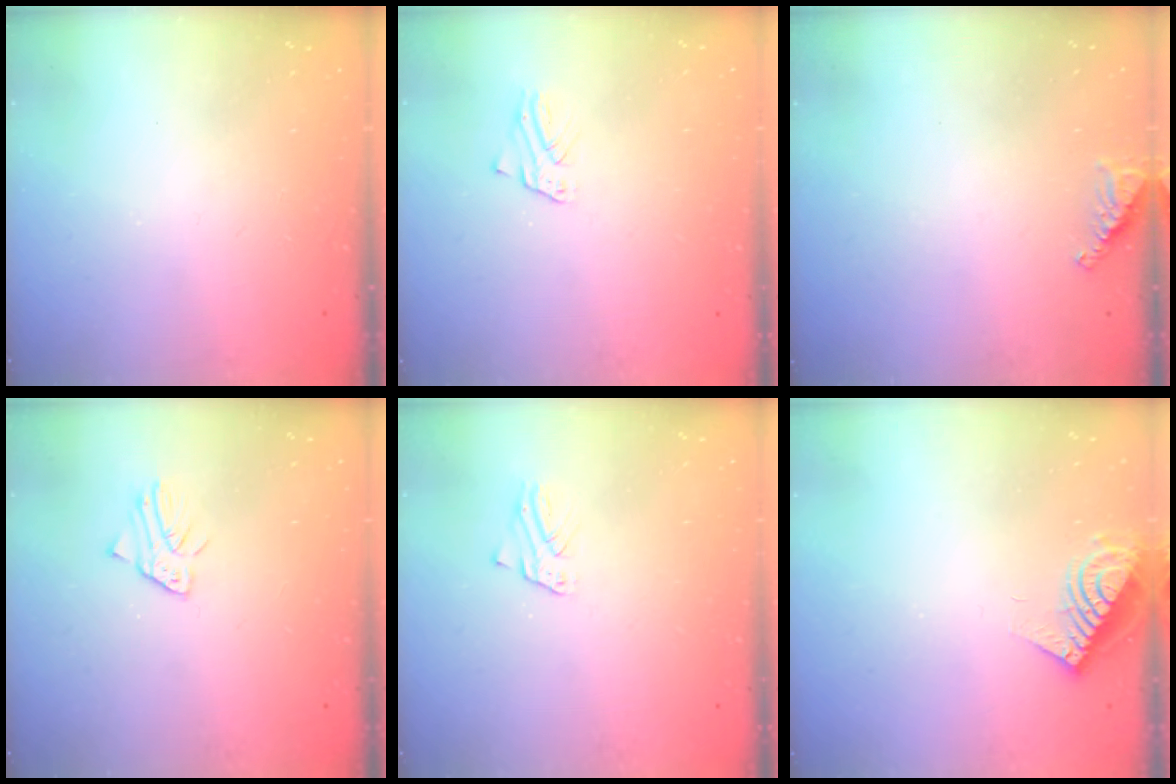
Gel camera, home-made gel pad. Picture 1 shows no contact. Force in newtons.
{"total": 1.6, "press": 1.6, "slide": 0.1}
{"total": 6.8, "press": 6.8, "slide": 0.6}
{"total": 2.1, "press": 2.1, "slide": 0.2}
{"total": 1.6, "press": 1.6, "slide": 0.1}
{"total": 8.6, "press": 8.5, "slide": 0.8}